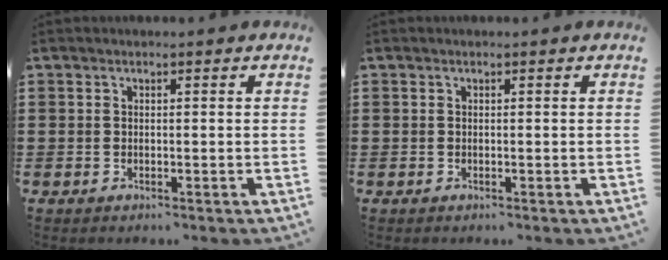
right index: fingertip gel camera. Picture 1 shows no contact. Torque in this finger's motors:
{"motor_torque": [0.00, 0.00, 0.00, 0.00]}